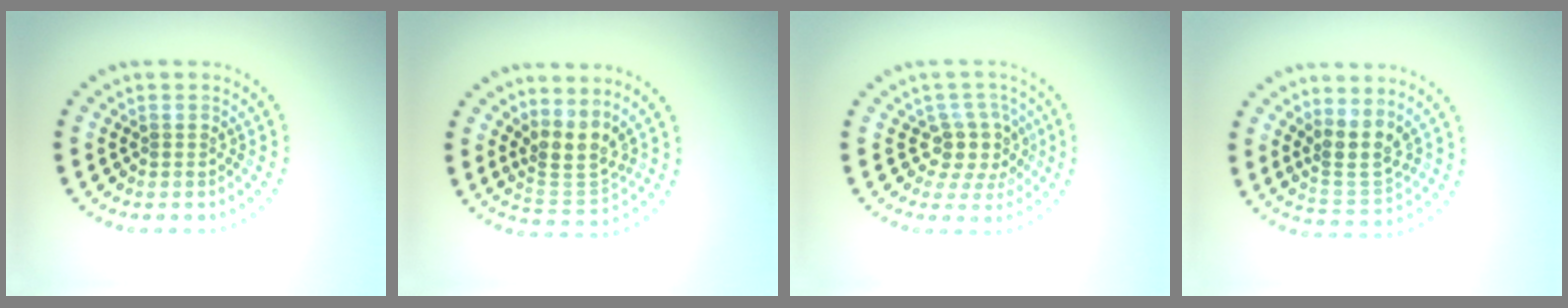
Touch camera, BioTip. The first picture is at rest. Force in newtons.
{"total": 3.2, "press": 2.4, "slide": 2.1}
{"total": 3.4, "press": 2.7, "slide": 2.1}
{"total": 3.5, "press": 3.1, "slide": 1.7}